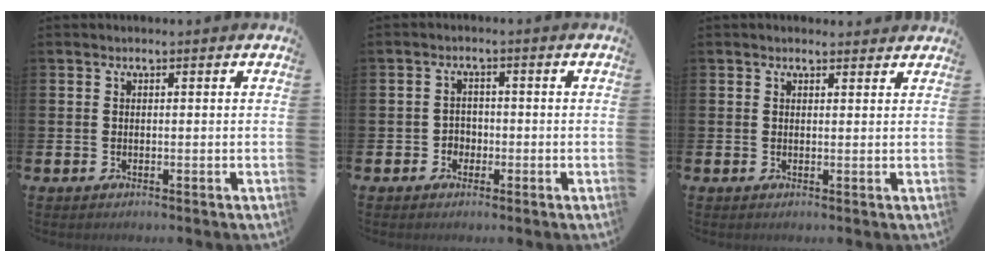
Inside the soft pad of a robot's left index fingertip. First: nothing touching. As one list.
[{"total": 2.2, "force": [-1.1, 1.9, 0.4], "torque": [-0.012, 0.005, -0.026]}, {"total": 1.2, "force": [1.2, 0.2, 0.1], "torque": [0.004, -0.001, 0.021]}]